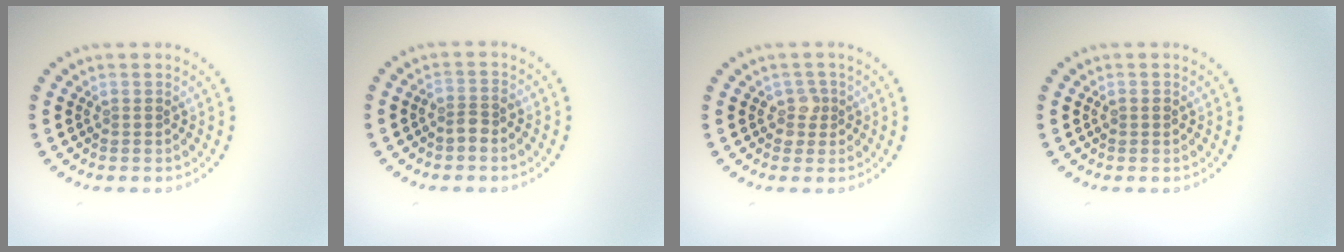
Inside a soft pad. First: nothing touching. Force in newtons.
{"total": 1.5, "press": 1.3, "slide": 0.8}
{"total": 1.5, "press": 1.3, "slide": 0.8}
{"total": 0.8, "press": 0.7, "slide": 0.1}